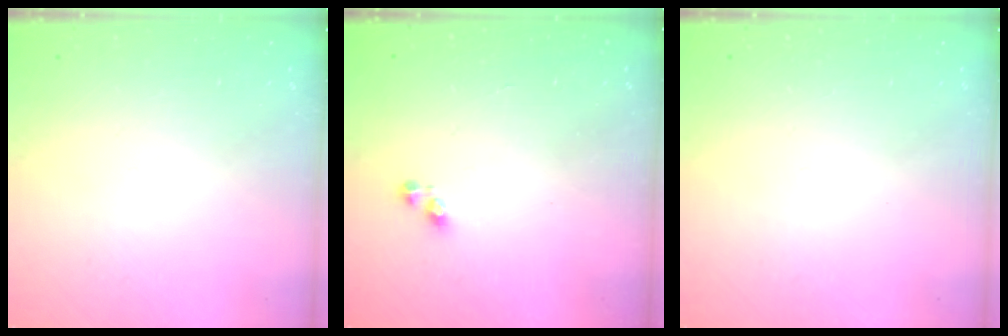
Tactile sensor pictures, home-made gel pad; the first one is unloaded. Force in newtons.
{"total": 3.4, "press": 3.4, "slide": 0.1}
{"total": 0.0}